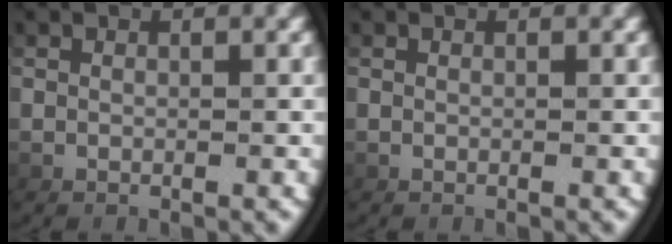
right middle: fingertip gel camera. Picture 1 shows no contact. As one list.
[{"total": 0.0}]